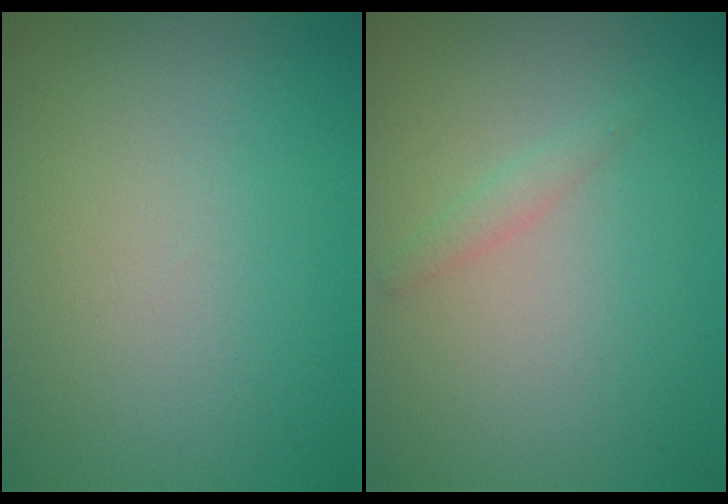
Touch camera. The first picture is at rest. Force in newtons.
{"total": 0.9, "press": 0.9, "slide": 0.0}